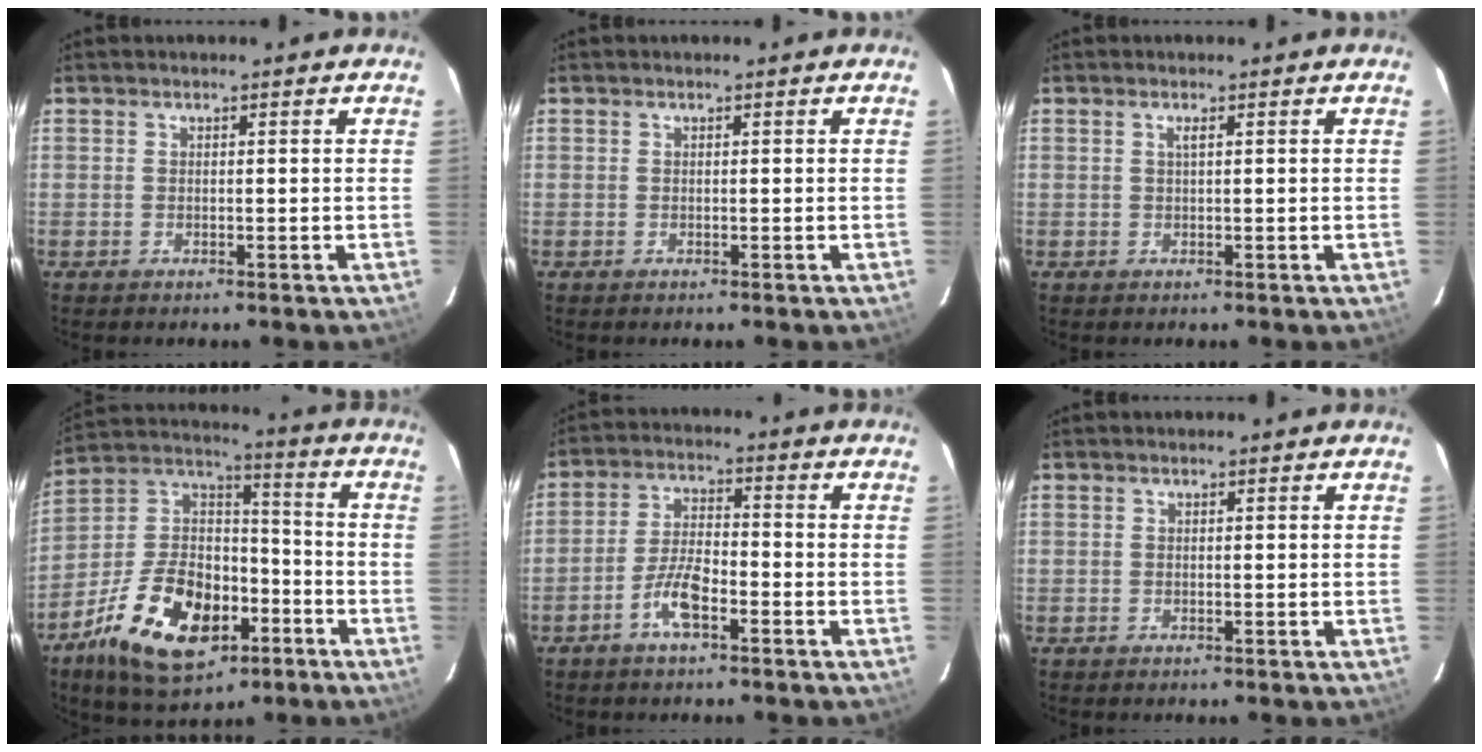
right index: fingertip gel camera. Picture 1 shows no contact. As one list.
[{"total": 0.0}, {"total": 0.8, "force": [0.3, -0.1, 0.7], "torque": [-0.013, 0.001, 0.005]}, {"total": 21.8, "force": [-10.5, 12.5, 14.5], "torque": [-0.296, 0.016, -0.166]}, {"total": 6.6, "force": [-3.8, 1.9, 5.0], "torque": [-0.108, 0.006, -0.071]}, {"total": 0.0}]